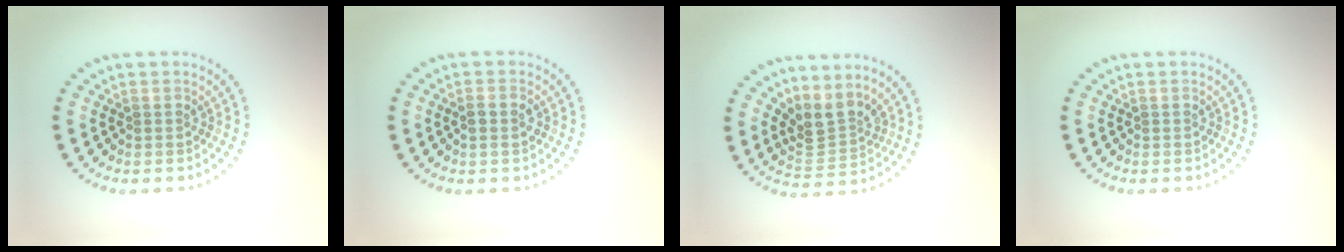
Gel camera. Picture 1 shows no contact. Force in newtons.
{"total": 1.5, "press": 1.4, "slide": 0.5}
{"total": 3.2, "press": 2.3, "slide": 2.2}
{"total": 0.0}